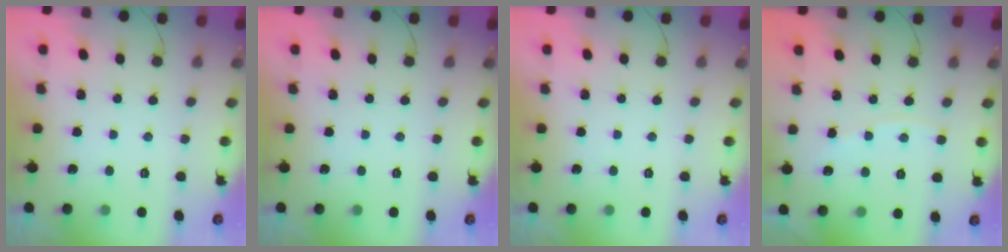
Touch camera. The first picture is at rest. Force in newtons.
{"total": 0.0}
{"total": 0.0}
{"total": 2.0, "press": 2.0, "slide": 0.4}